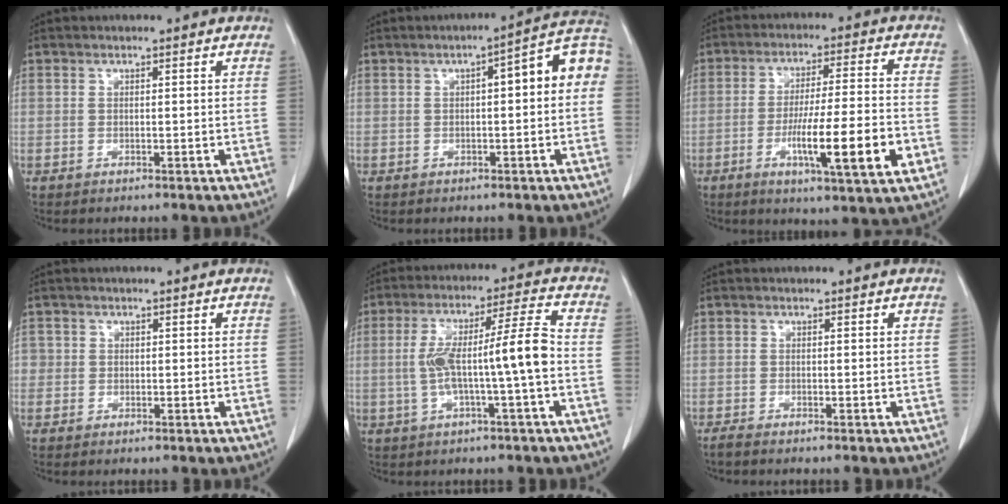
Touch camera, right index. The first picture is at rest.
{"total": 8.5, "force": [0.9, 1.7, 8.3], "torque": [-0.109, 0.035, 0.006]}
{"total": 14.0, "force": [-4.4, 0.8, 13.2], "torque": [-0.219, -0.012, -0.070]}
{"total": 1.7, "force": [-0.1, 1.7, 0.2], "torque": [0.007, 0.004, -0.003]}
{"total": 10.7, "force": [-1.4, 0.1, 10.6], "torque": [-0.193, 0.027, -0.026]}
{"total": 1.6, "force": [-1.4, -0.1, 0.8], "torque": [-0.016, -0.003, -0.025]}